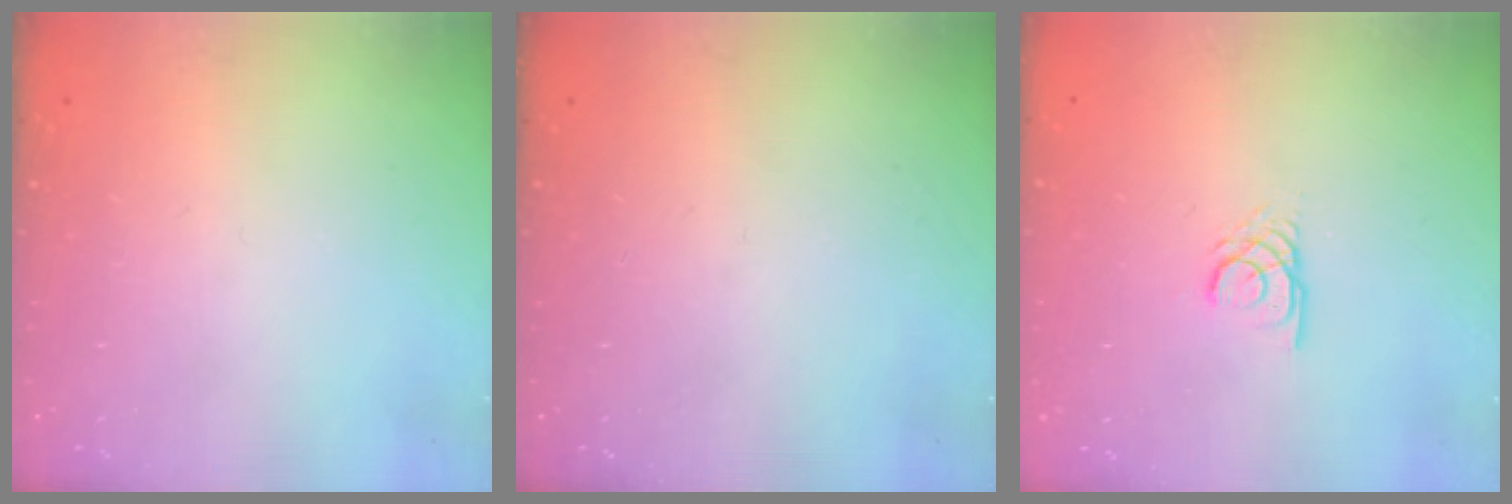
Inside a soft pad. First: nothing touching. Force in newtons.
{"total": 0.0}
{"total": 2.7, "press": 2.7, "slide": 0.1}